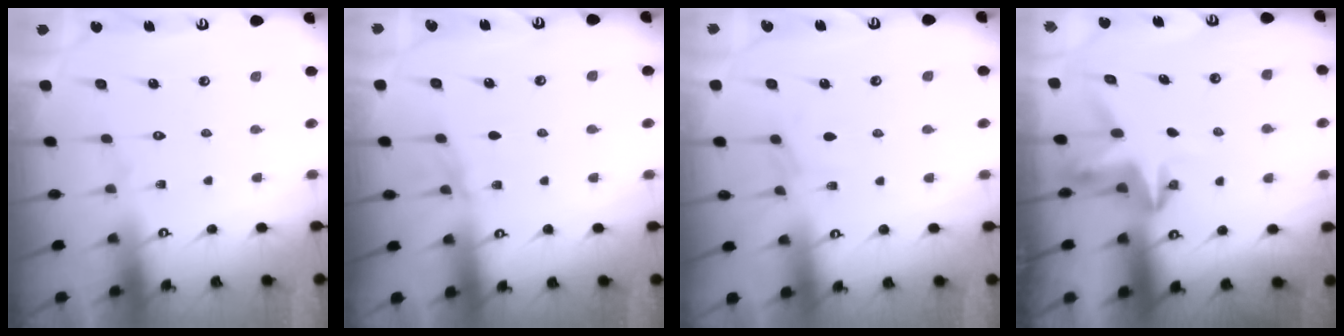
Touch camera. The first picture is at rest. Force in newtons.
{"total": 3.6, "press": 3.6, "slide": 0.5}
{"total": 2.9, "press": 2.8, "slide": 0.5}
{"total": 3.8, "press": 3.8, "slide": 0.3}